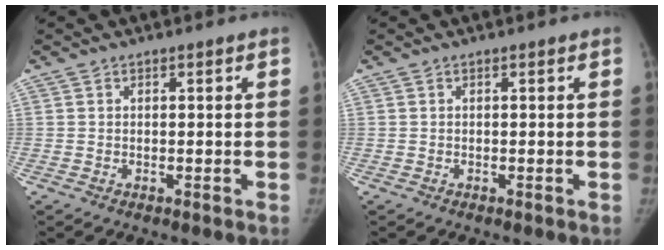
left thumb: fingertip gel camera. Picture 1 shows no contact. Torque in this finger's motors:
{"motor_torque": [0.01, 0.01, 0.04, 0.05, 0.00]}